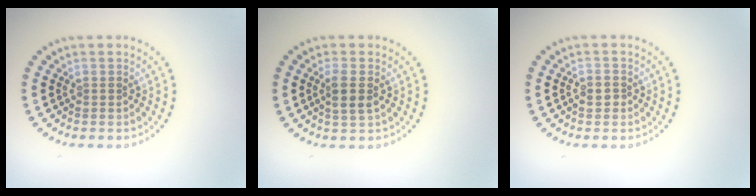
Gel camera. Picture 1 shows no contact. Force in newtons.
{"total": 2.0, "press": 1.8, "slide": 0.9}
{"total": 1.0, "press": 1.0, "slide": 0.1}